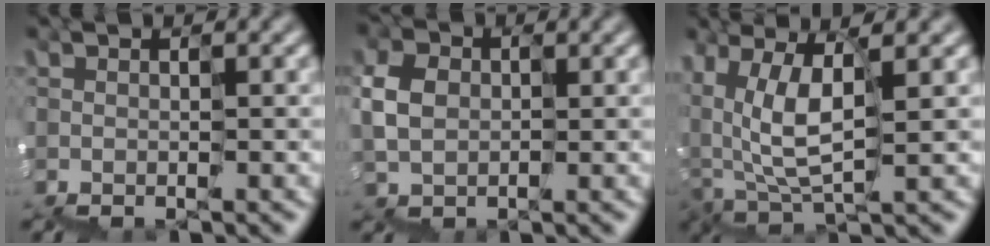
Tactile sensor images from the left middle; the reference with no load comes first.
{"total": 1.8, "force": [0.2, 1.8, -0.1], "torque": [-0.002, 0.022, -0.005]}
{"total": 4.0, "force": [1.9, 1.9, 3.0], "torque": [-0.087, 0.017, 0.035]}